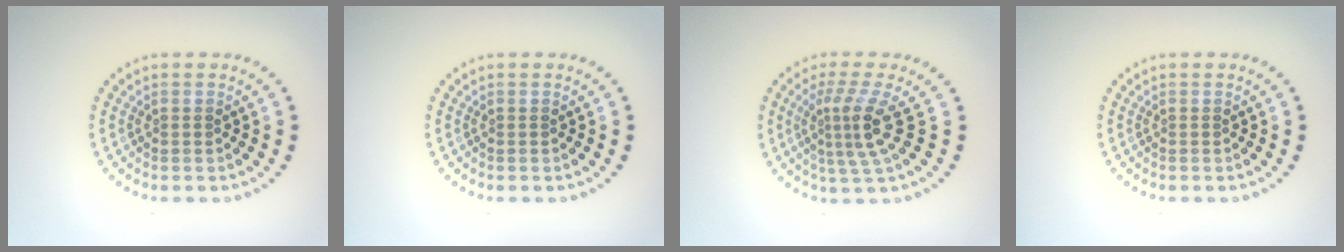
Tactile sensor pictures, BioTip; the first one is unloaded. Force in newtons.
{"total": 0.0}
{"total": 3.8, "press": 2.6, "slide": 2.7}
{"total": 0.0}